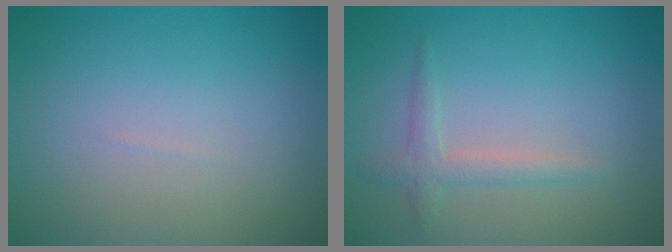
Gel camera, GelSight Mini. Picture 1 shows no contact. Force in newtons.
{"total": 1.7, "press": 1.7, "slide": 0.1}